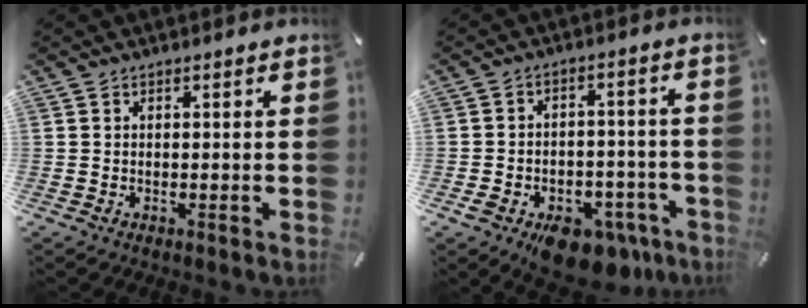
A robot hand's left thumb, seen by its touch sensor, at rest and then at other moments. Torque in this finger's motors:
{"motor_torque": [1.07, 3.01, 0.39, 0.23, 0.13]}